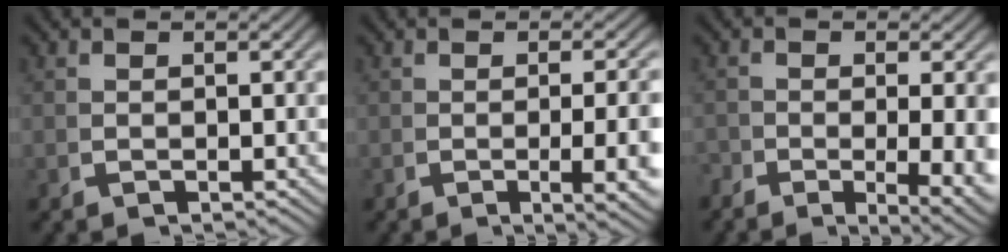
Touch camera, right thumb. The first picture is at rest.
{"total": 4.9, "force": [-1.2, 1.2, 4.6], "torque": [-0.065, -0.001, -0.014]}
{"total": 4.7, "force": [-2.0, 1.2, 4.0], "torque": [-0.053, -0.019, -0.023]}